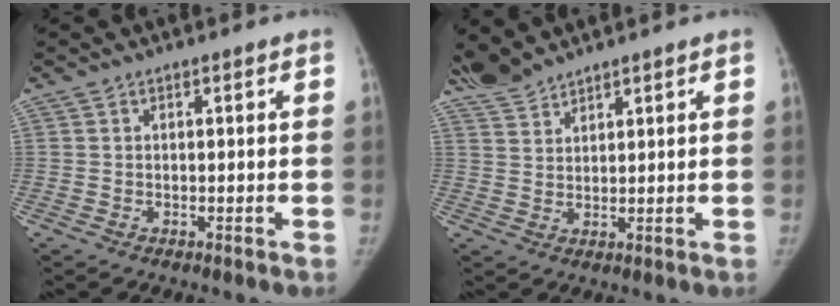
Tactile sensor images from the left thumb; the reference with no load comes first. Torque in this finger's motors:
{"motor_torque": [-0.16, -0.31, -0.36, -0.35, 0.07]}